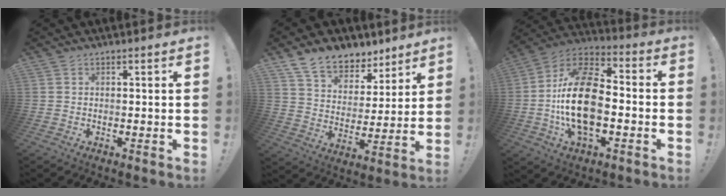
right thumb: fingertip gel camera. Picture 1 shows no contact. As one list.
[{"total": 12.5, "force": [9.7, 6.8, 4.0], "torque": [-0.074, -0.069, 0.185]}, {"total": 21.6, "force": [-2.6, 12.2, 17.7], "torque": [-0.336, 0.020, -0.041]}]